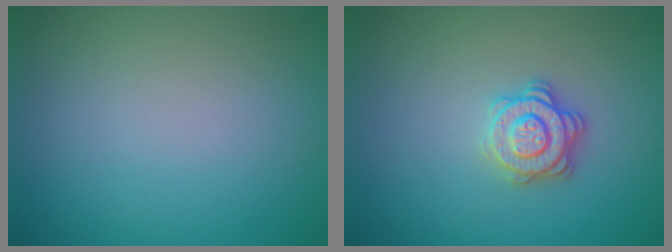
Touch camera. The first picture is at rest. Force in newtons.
{"total": 2.9, "press": 2.8, "slide": 0.9}